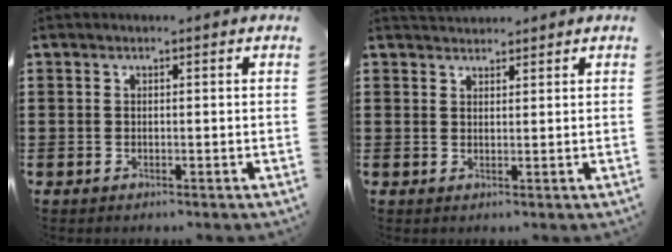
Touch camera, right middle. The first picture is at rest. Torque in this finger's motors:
{"motor_torque": [0.24, -0.15, 0.01, -0.01]}